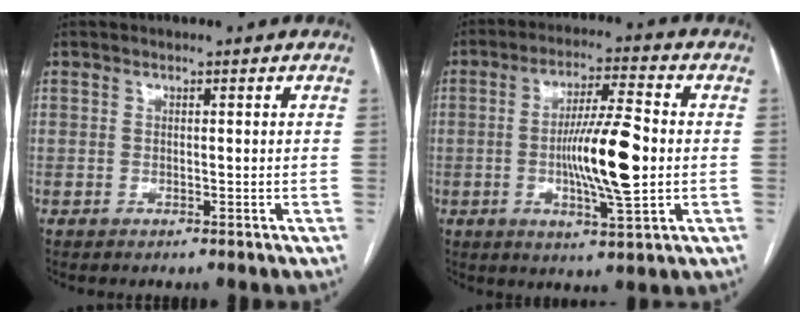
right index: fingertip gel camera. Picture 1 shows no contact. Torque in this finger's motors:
{"motor_torque": [0.81, -0.38, 0.63, 0.18]}